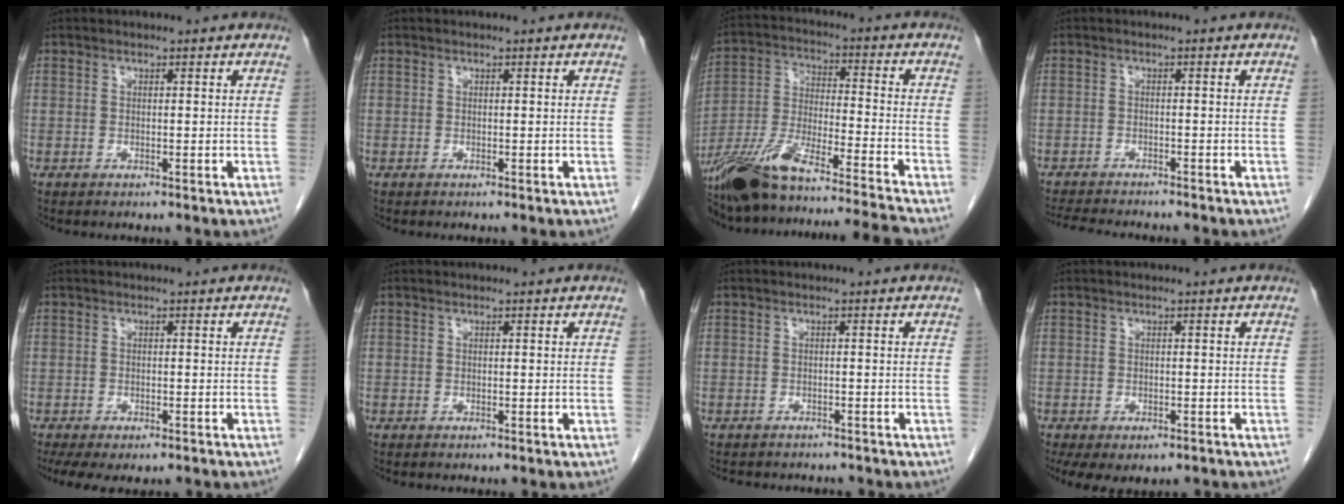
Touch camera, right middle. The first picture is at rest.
{"total": 0.0}
{"total": 21.4, "force": [-18.2, -0.9, 11.4], "torque": [-0.210, -0.023, -0.315]}
{"total": 9.0, "force": [-8.2, 1.2, 3.4], "torque": [-0.055, -0.015, -0.118]}
{"total": 7.8, "force": [-5.9, 3.1, 4.1], "torque": [-0.070, -0.009, -0.084]}
{"total": 0.0}
{"total": 6.6, "force": [-6.0, 2.2, 1.8], "torque": [-0.029, 0.000, -0.071]}
{"total": 7.7, "force": [-5.3, 3.9, 4.0], "torque": [-0.070, -0.007, -0.070]}